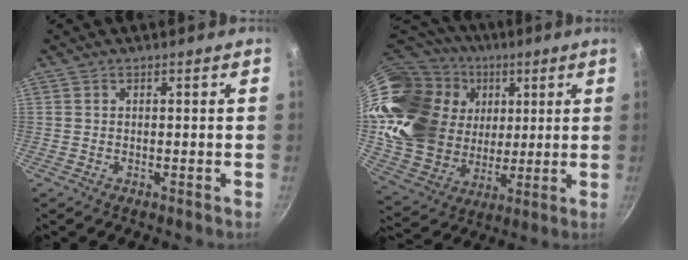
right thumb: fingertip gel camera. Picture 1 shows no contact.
{"total": 28.3, "force": [9.1, 21.7, 15.7], "torque": [-0.279, 0.006, 0.185]}